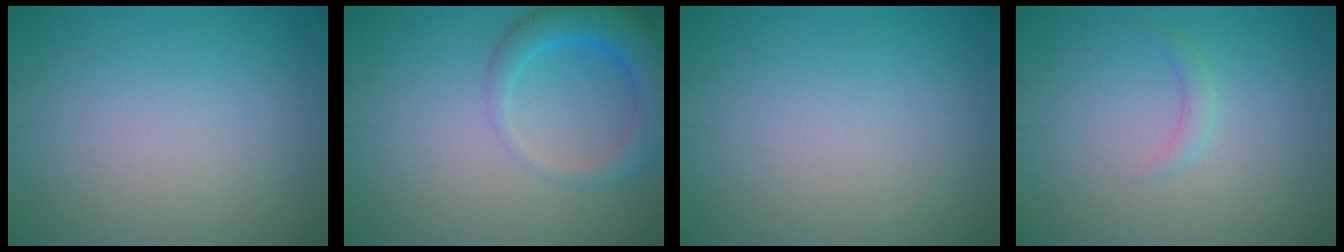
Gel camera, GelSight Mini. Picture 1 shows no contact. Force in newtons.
{"total": 5.2, "press": 5.2, "slide": 0.5}
{"total": 0.0}
{"total": 1.1, "press": 1.1, "slide": 0.0}